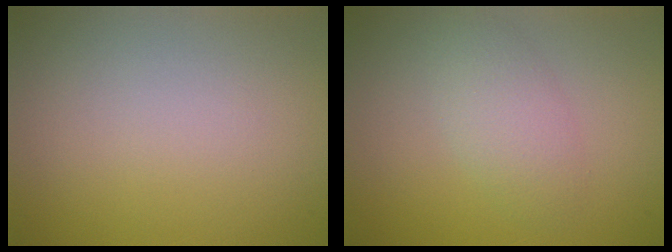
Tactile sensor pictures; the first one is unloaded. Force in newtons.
{"total": 2.7, "press": 2.7, "slide": 0.1}